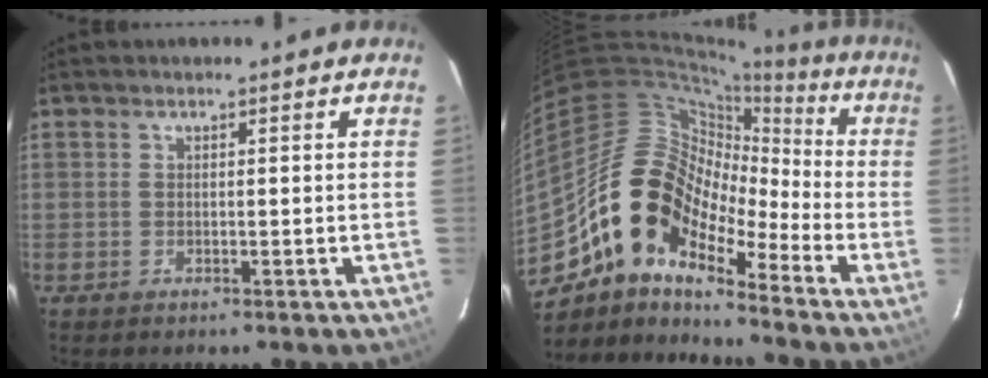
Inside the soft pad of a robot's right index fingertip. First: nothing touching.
{"total": 15.2, "force": [-8.9, 8.1, 9.2], "torque": [-0.156, 0.011, -0.187]}